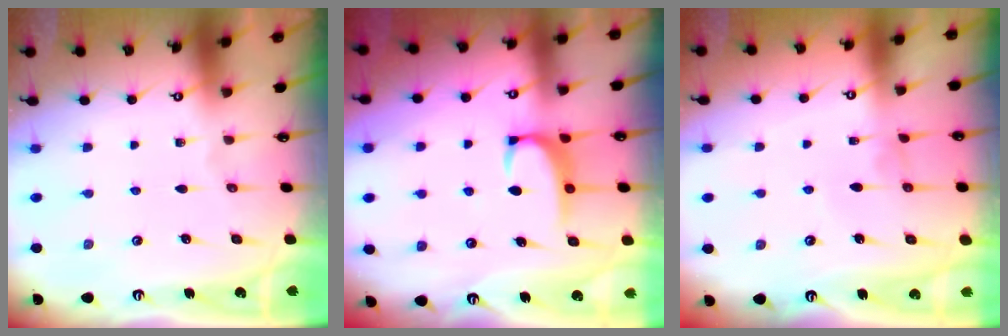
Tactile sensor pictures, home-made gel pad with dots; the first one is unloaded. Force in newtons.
{"total": 2.3, "press": 2.2, "slide": 0.6}
{"total": 0.9, "press": 0.8, "slide": 0.2}